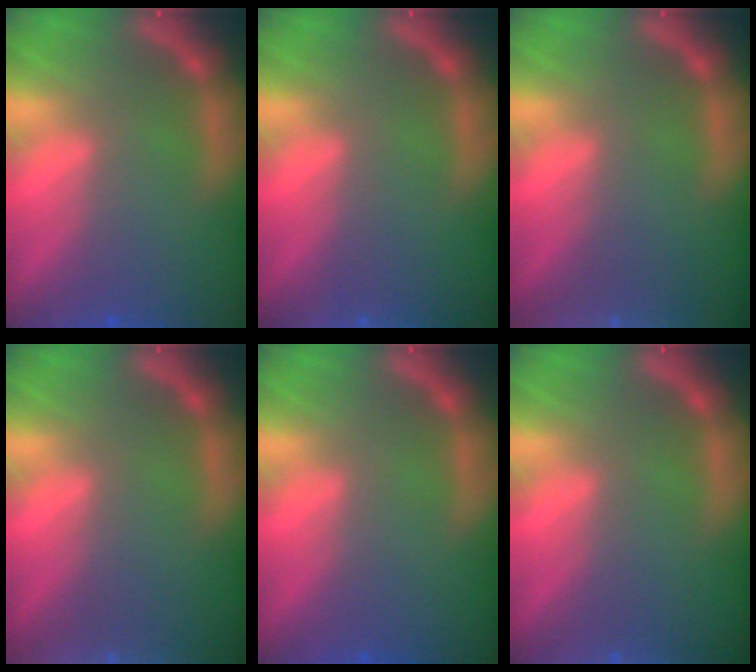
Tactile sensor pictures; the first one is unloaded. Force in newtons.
{"total": 1.4}
{"total": 5.0}
{"total": 5.5}
{"total": 0.0}
{"total": 1.9}